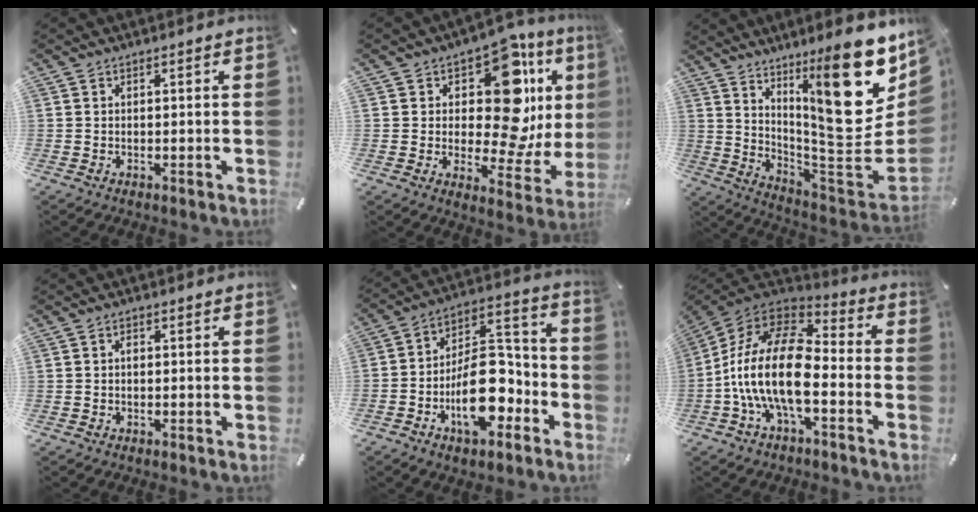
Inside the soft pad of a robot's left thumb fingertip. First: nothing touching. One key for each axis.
{"total": 19.4, "fx": 7.1, "fy": 9.8, "fz": 15.2, "tx": -0.209, "ty": -0.060, "tz": 0.110}
{"total": 28.0, "fx": 12.6, "fy": 9.4, "fz": 23.2, "tx": -0.309, "ty": -0.116, "tz": 0.212}
{"total": 0.7, "fx": -0.1, "fy": 0.5, "fz": 0.5, "tx": -0.011, "ty": 0.002, "tz": -0.002}
{"total": 18.6, "fx": -6.7, "fy": 11.3, "fz": 13.1, "tx": -0.187, "ty": 0.028, "tz": -0.107}
{"total": 20.8, "fx": -5.3, "fy": 10.3, "fz": 17.3, "tx": -0.358, "ty": 0.028, "tz": -0.091}